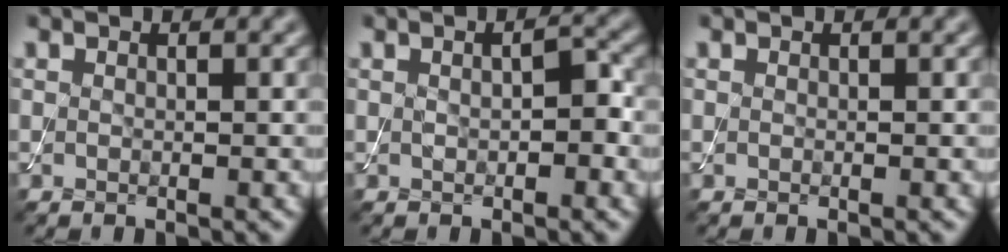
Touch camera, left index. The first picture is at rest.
{"total": 2.1, "force": [0.0, 0.9, 1.9], "torque": [-0.029, 0.002, 0.001]}
{"total": 0.0}